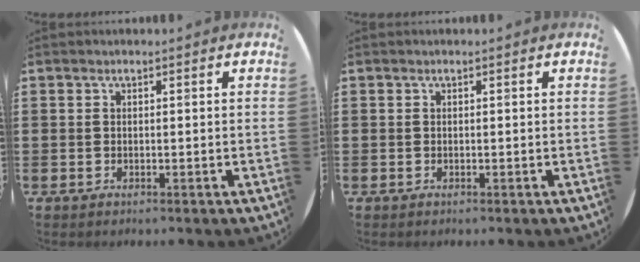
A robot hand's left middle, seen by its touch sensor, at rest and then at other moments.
{"total": 0.0}